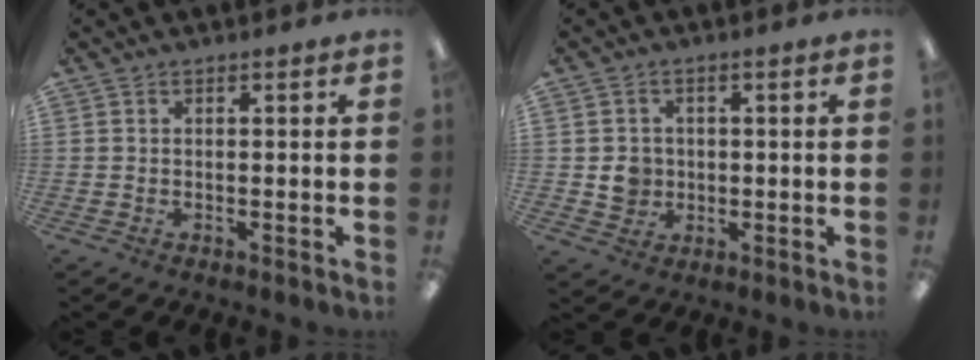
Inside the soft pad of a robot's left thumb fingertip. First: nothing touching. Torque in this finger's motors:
{"motor_torque": [-0.07, 0.08, 0.03, -0.04, 0.00]}